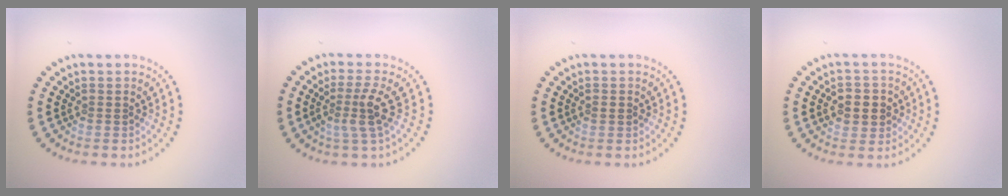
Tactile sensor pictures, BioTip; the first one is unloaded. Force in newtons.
{"total": 2.9, "press": 2.1, "slide": 2.0}
{"total": 0.9, "press": 0.9, "slide": 0.1}
{"total": 2.9, "press": 2.9, "slide": 0.6}